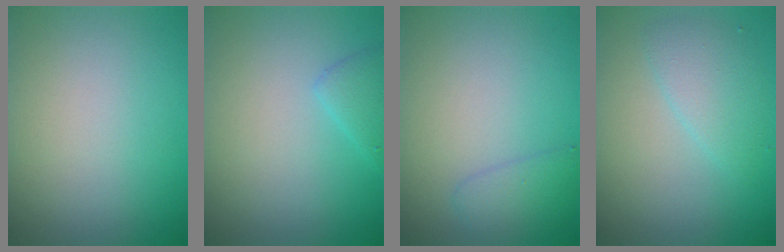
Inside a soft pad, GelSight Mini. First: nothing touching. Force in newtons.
{"total": 1.5, "press": 1.5, "slide": 0.2}
{"total": 1.7, "press": 1.7, "slide": 0.1}
{"total": 2.5, "press": 2.5, "slide": 0.1}